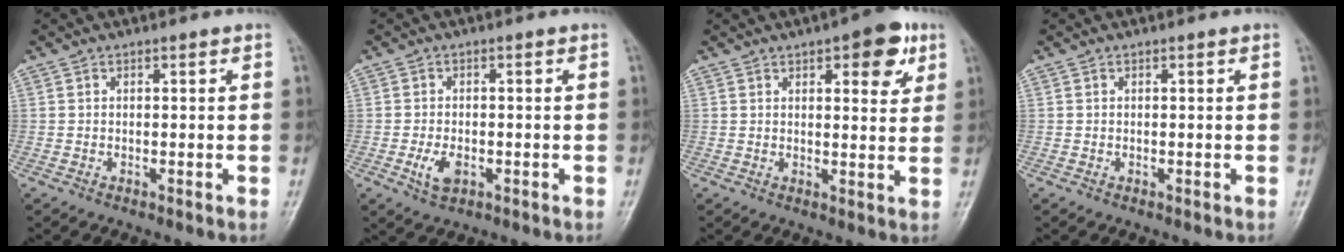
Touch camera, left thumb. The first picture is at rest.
{"total": 3.8, "force": [-1.2, 2.2, 2.8], "torque": [-0.055, -0.001, -0.018]}
{"total": 8.5, "force": [4.2, 3.4, 6.5], "torque": [-0.057, -0.014, 0.049]}
{"total": 0.0}